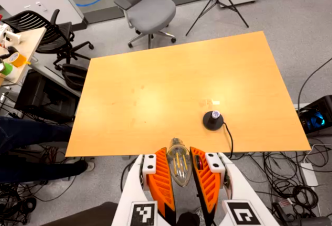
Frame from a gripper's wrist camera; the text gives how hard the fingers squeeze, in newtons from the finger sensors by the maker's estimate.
{"total": 12.5, "left": 14.2, "right": 10.7}